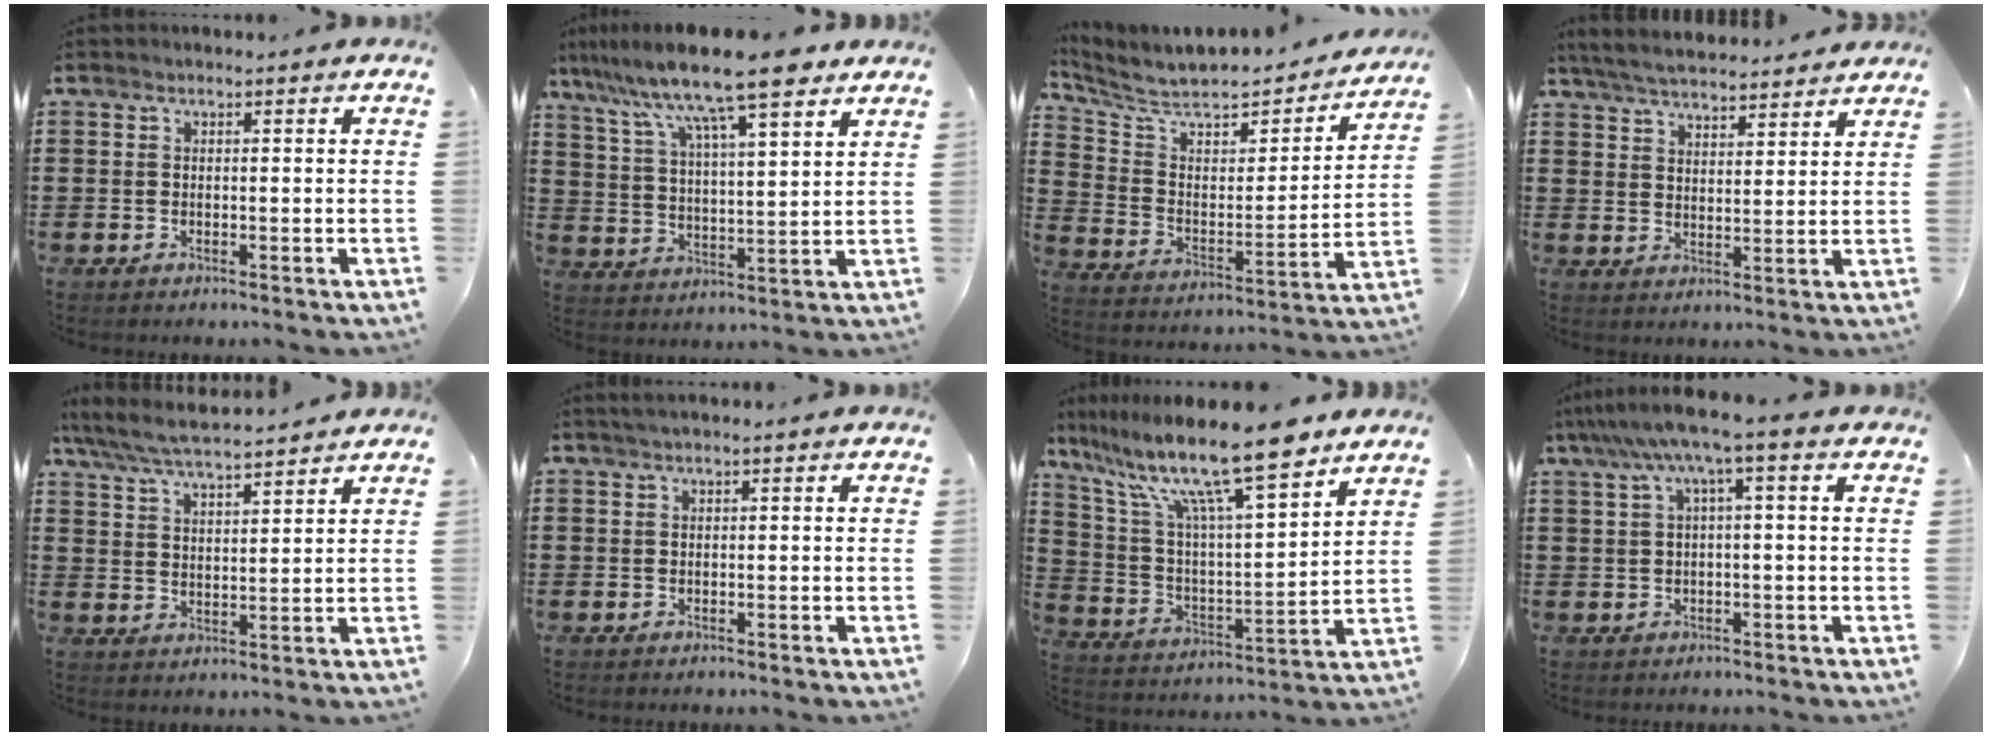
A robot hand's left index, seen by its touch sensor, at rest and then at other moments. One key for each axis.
{"total": 11.9, "fx": 9.4, "fy": 1.5, "fz": 7.3, "tx": -0.164, "ty": -0.038, "tz": 0.155}
{"total": 6.1, "fx": 5.2, "fy": 2.1, "fz": 2.3, "tx": -0.076, "ty": -0.043, "tz": 0.085}
{"total": 5.1, "fx": 5.0, "fy": 0.5, "fz": 1.1, "tx": -0.040, "ty": -0.019, "tz": 0.091}
{"total": 6.0, "fx": 5.6, "fy": 0.5, "fz": 2.2, "tx": -0.063, "ty": -0.026, "tz": 0.098}
{"total": 0.6, "fx": 0.3, "fy": -0.1, "fz": 0.5, "tx": -0.008, "ty": -0.001, "tz": 0.006}
{"total": 15.0, "fx": 11.6, "fy": 1.6, "fz": 9.4, "tx": -0.209, "ty": -0.060, "tz": 0.196}
{"total": 5.4, "fx": 1.5, "fy": 0.0, "fz": 5.2, "tx": -0.101, "ty": 0.000, "tz": 0.023}